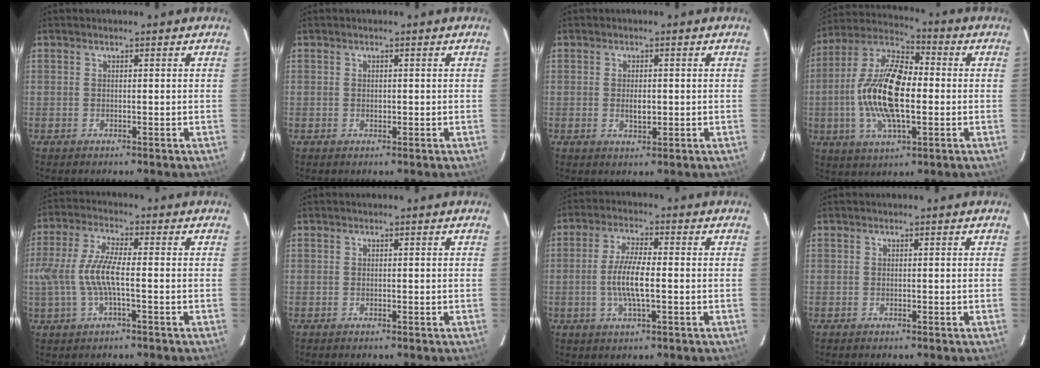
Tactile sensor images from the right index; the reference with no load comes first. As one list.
[{"total": 0.6, "force": [0.0, 0.5, 0.3], "torque": [-0.004, -0.001, 0.002]}, {"total": 2.5, "force": [-0.2, 1.3, 2.1], "torque": [-0.038, -0.005, -0.001]}, {"total": 17.0, "force": [-1.3, 7.0, 15.4], "torque": [-0.308, 0.007, -0.034]}, {"total": 8.8, "force": [-1.3, 2.1, 8.4], "torque": [-0.181, 0.001, -0.021]}, {"total": 0.0}, {"total": 7.2, "force": [-1.1, 1.5, 6.9], "torque": [-0.140, -0.003, -0.023]}, {"total": 0.0}]